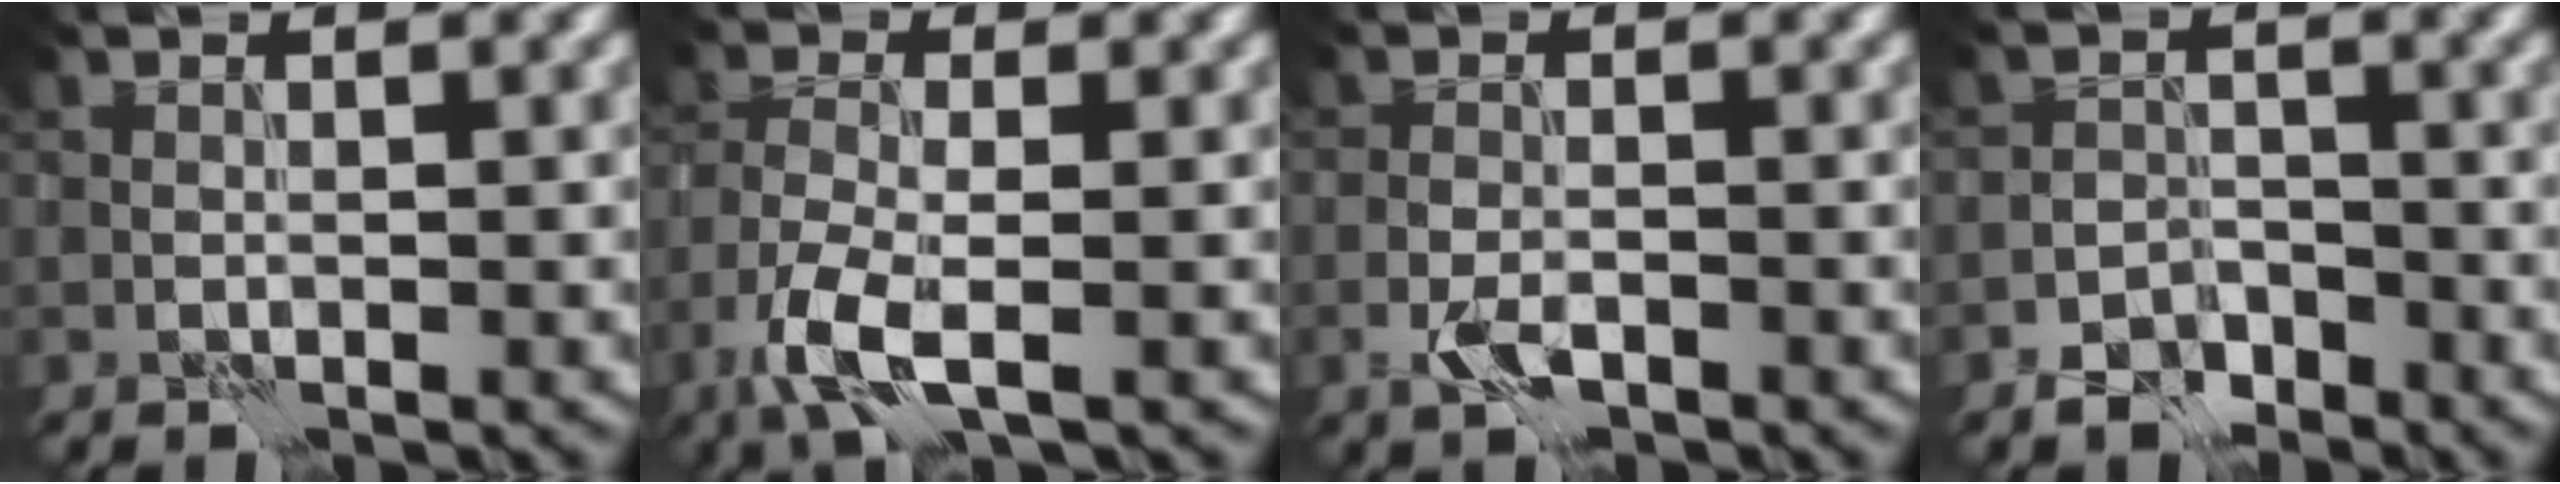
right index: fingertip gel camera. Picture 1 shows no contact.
{"total": 4.7, "force": [-2.4, 1.4, 3.8], "torque": [-0.089, -0.008, -0.052]}
{"total": 2.1, "force": [-1.2, 0.8, 1.5], "torque": [-0.034, -0.002, -0.025]}
{"total": 2.6, "force": [-2.2, 1.3, 0.6], "torque": [-0.006, 0.004, -0.044]}